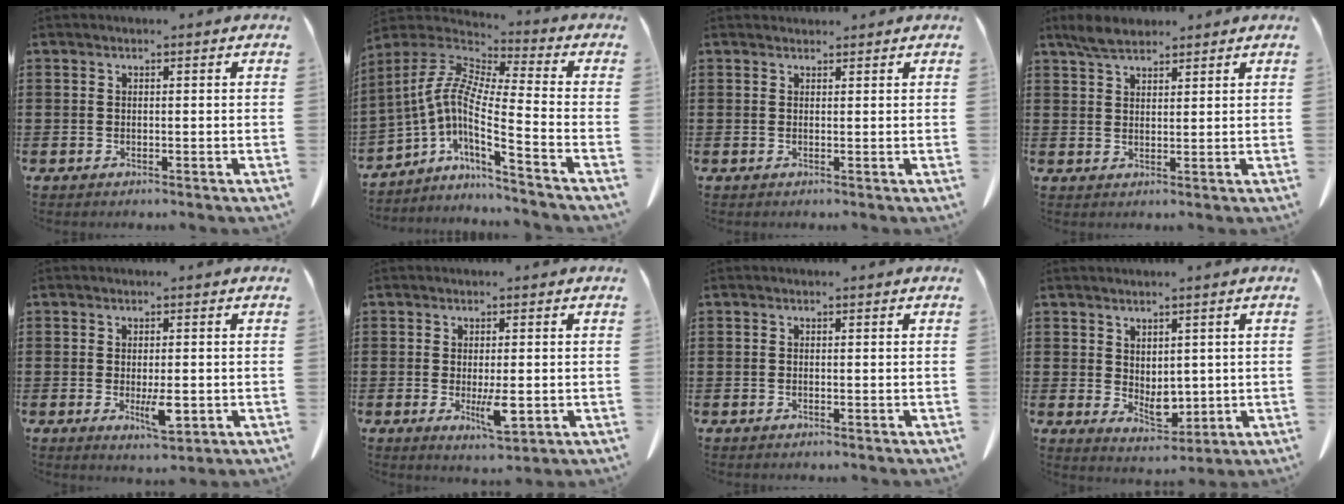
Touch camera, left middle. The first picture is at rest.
{"total": 6.3, "force": [-2.6, 1.1, 5.7], "torque": [-0.147, -0.038, -0.072]}
{"total": 1.0, "force": [0.9, 0.2, -0.2], "torque": [0.011, -0.002, 0.016]}
{"total": 3.9, "force": [3.1, 1.3, 1.8], "torque": [-0.043, 0.002, 0.059]}
{"total": 4.1, "force": [-0.6, 1.4, 3.8], "torque": [-0.062, -0.004, -0.012]}
{"total": 4.5, "force": [-0.6, 1.3, 4.2], "torque": [-0.070, -0.008, -0.010]}
{"total": 0.0}
{"total": 4.1, "force": [1.9, 2.7, 2.4], "torque": [-0.036, -0.007, 0.036]}